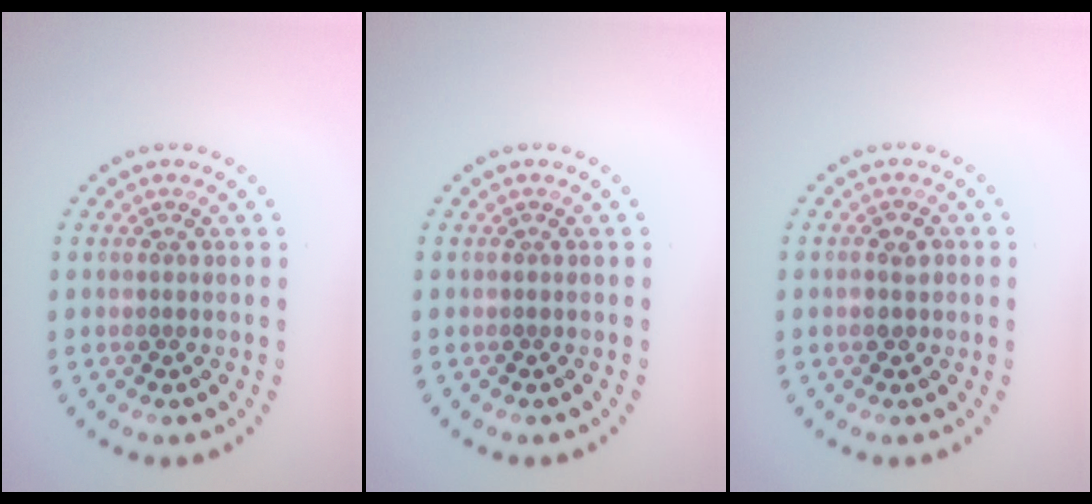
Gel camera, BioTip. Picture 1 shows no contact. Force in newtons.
{"total": 0.0}
{"total": 1.5, "press": 1.5, "slide": 0.1}